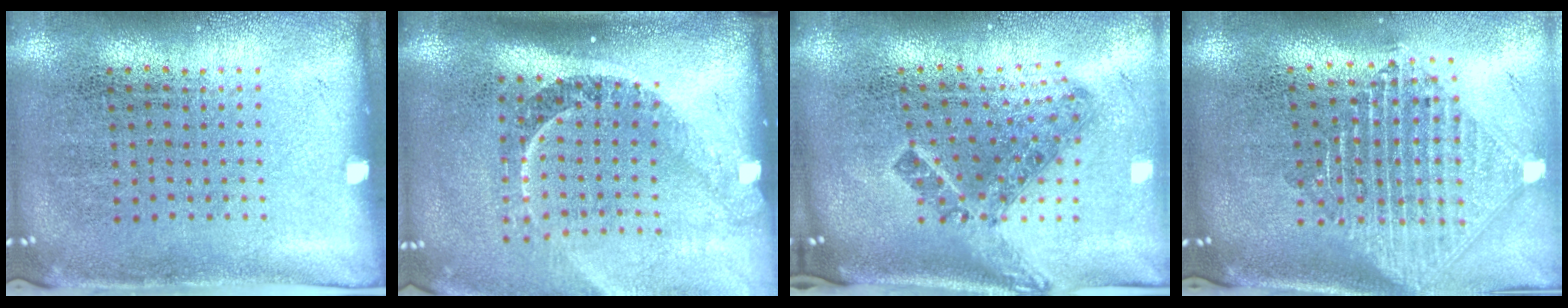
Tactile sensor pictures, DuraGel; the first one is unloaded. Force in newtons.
{"total": 2.3, "press": 1.6, "slide": 1.6}
{"total": 1.9, "press": 1.3, "slide": 1.3}
{"total": 2.4, "press": 1.9, "slide": 1.5}